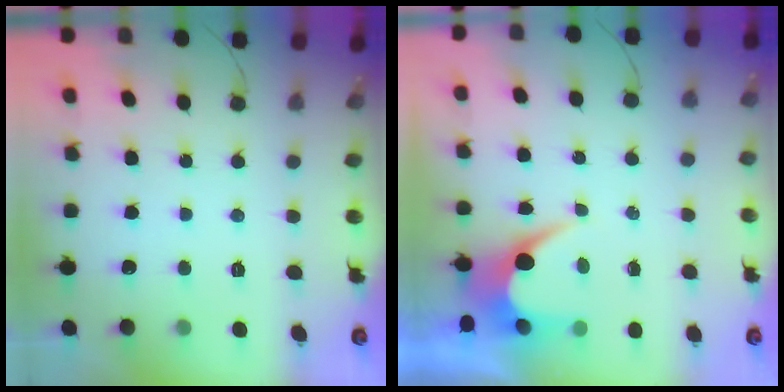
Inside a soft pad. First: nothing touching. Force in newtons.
{"total": 6.5, "press": 6.5, "slide": 0.4}